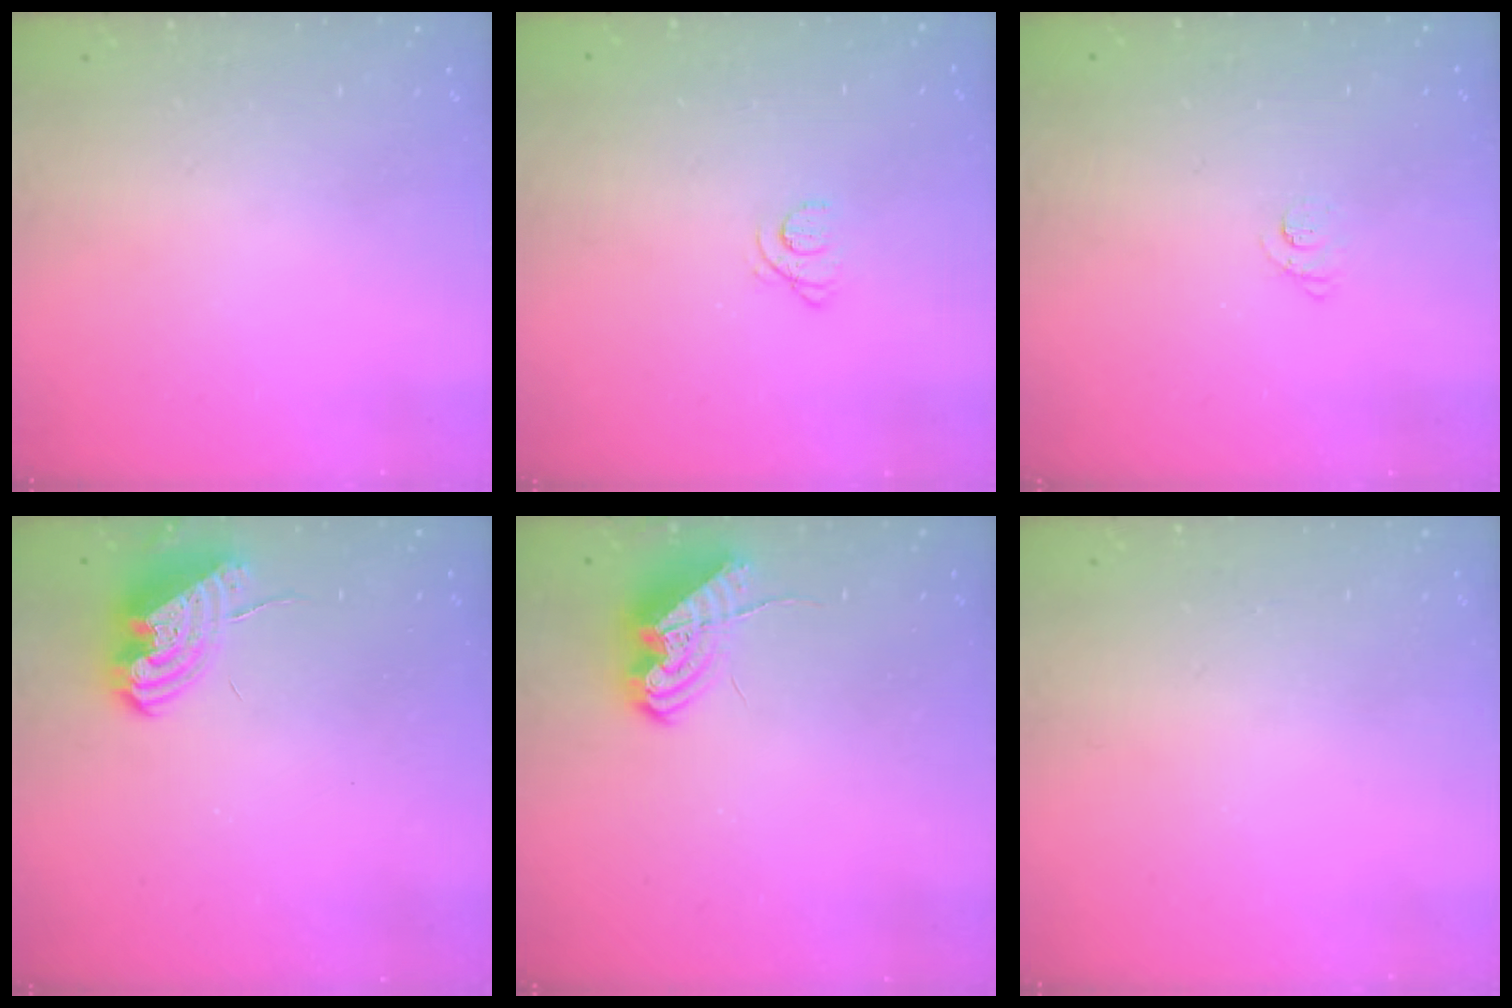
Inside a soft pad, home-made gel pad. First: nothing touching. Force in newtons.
{"total": 1.2, "press": 1.2, "slide": 0.1}
{"total": 2.2, "press": 2.2, "slide": 0.3}
{"total": 8.9, "press": 8.9, "slide": 0.4}
{"total": 10.7, "press": 10.6, "slide": 1.6}
{"total": 0.0}